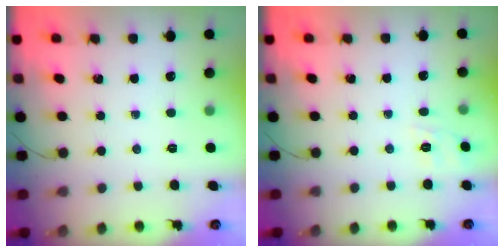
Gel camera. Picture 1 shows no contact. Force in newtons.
{"total": 6.9, "press": 6.7, "slide": 1.9}